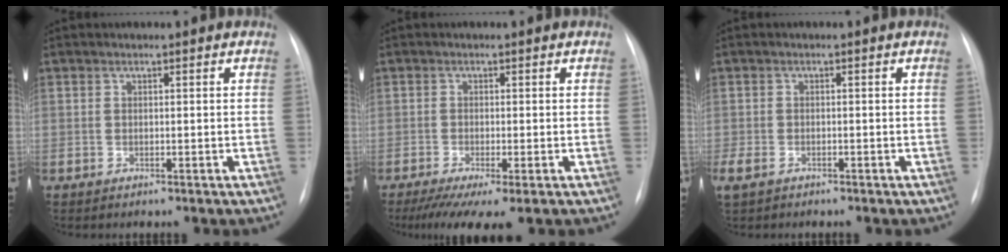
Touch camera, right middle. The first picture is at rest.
{"total": 7.0, "force": [-4.4, 1.1, 5.3], "torque": [-0.084, -0.021, -0.075]}
{"total": 3.9, "force": [-2.5, 2.2, 2.0], "torque": [-0.046, -0.007, -0.040]}